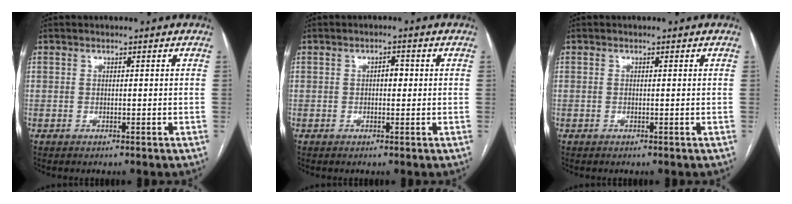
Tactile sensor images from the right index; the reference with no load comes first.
{"total": 1.7, "force": [0.0, 0.9, 1.4], "torque": [-0.018, 0.007, -0.001]}
{"total": 0.0}